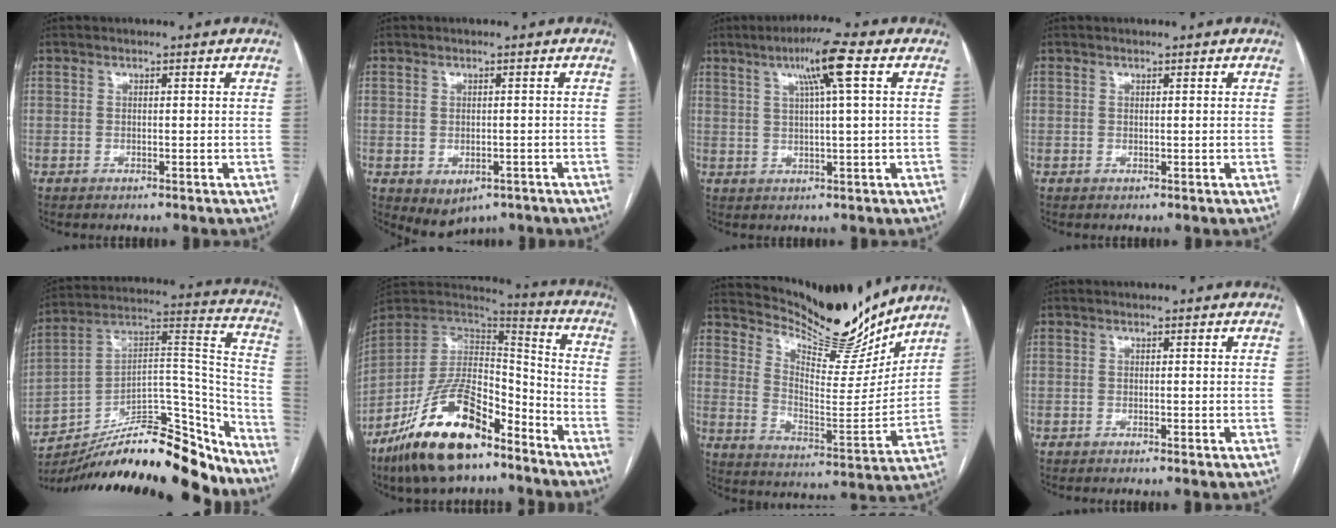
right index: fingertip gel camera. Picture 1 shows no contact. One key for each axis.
{"total": 4.4, "fx": -2.4, "fy": 3.0, "fz": 2.2, "tx": -0.029, "ty": -0.003, "tz": -0.022}
{"total": 7.1, "fx": 2.9, "fy": -0.7, "fz": 6.4, "tx": -0.111, "ty": 0.009, "tz": 0.048}
{"total": 0.0}
{"total": 27.2, "fx": -23.3, "fy": 6.5, "fz": 12.5, "tx": -0.177, "ty": 0.041, "tz": -0.360}
{"total": 20.9, "fx": -13.5, "fy": 7.7, "fz": 13.9, "tx": -0.273, "ty": 0.001, "tz": -0.239}
{"total": 14.6, "fx": 14.1, "fy": 1.8, "fz": 3.1, "tx": -0.062, "ty": -0.046, "tz": 0.217}
{"total": 1.0, "fx": -0.8, "fy": -0.3, "fz": 0.6, "tx": -0.007, "ty": 0.003, "tz": -0.013}